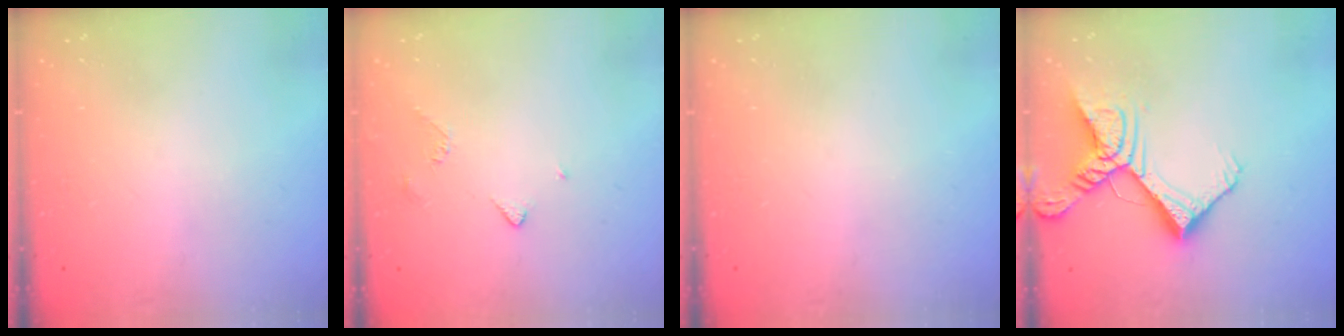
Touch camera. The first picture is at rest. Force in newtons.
{"total": 3.2, "press": 3.1, "slide": 0.7}
{"total": 0.0}
{"total": 15.1, "press": 15.0, "slide": 1.7}